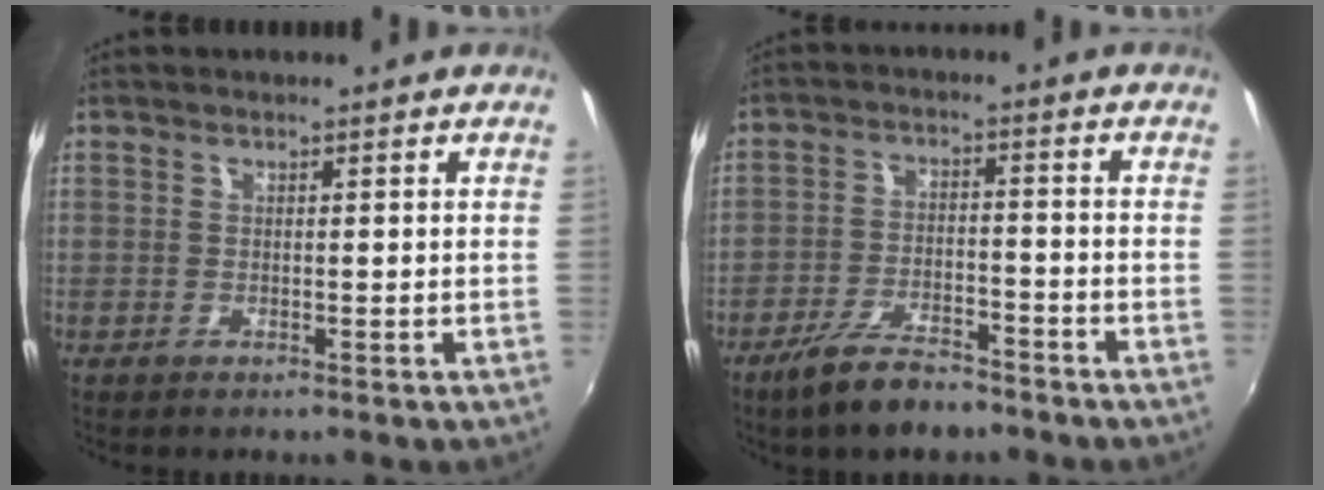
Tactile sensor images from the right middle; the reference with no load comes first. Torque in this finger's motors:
{"motor_torque": [1.21, -0.93, 0.66, 0.21]}